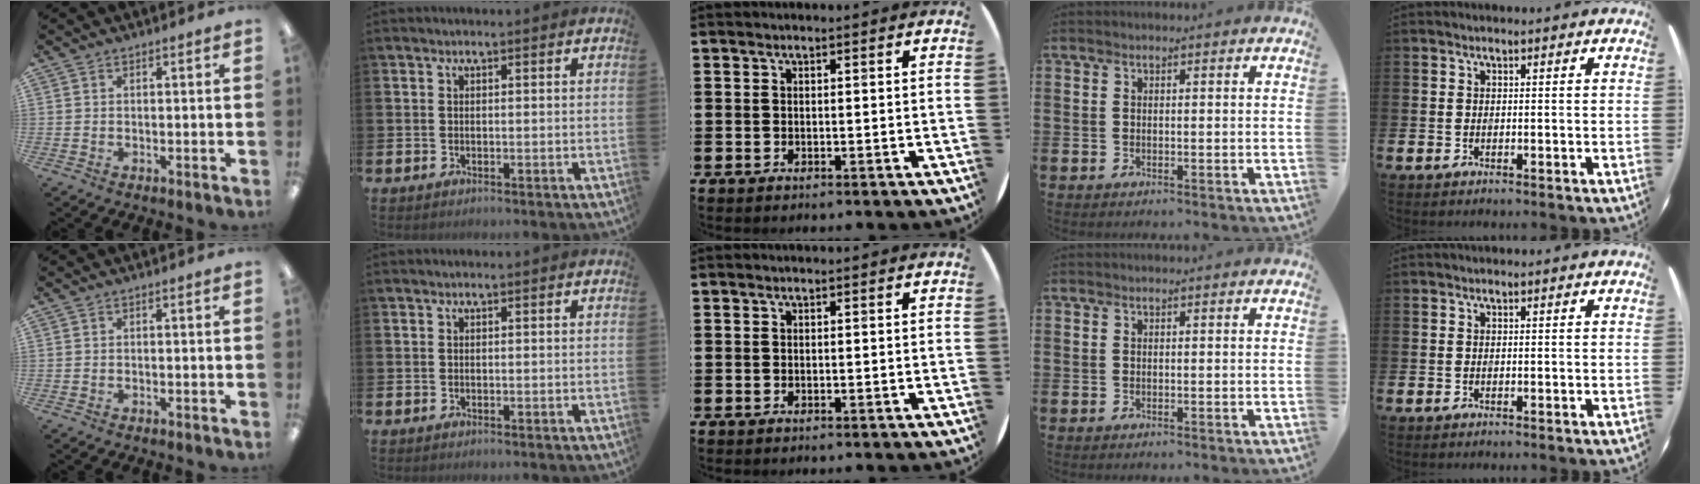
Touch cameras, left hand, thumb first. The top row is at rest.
{}